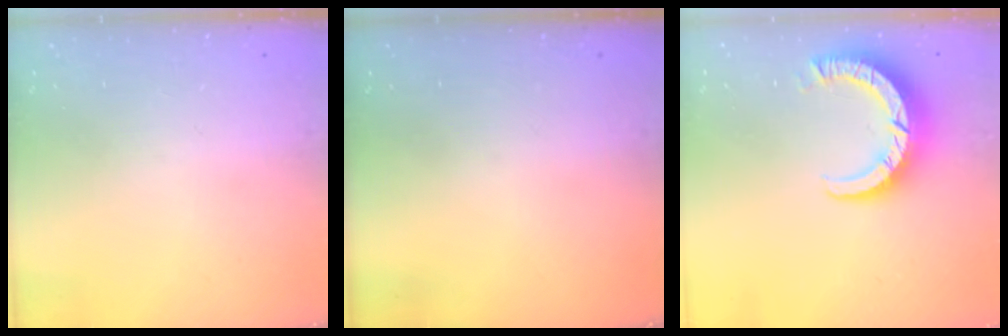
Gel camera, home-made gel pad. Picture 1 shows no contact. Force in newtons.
{"total": 0.0}
{"total": 9.0, "press": 9.0, "slide": 1.0}